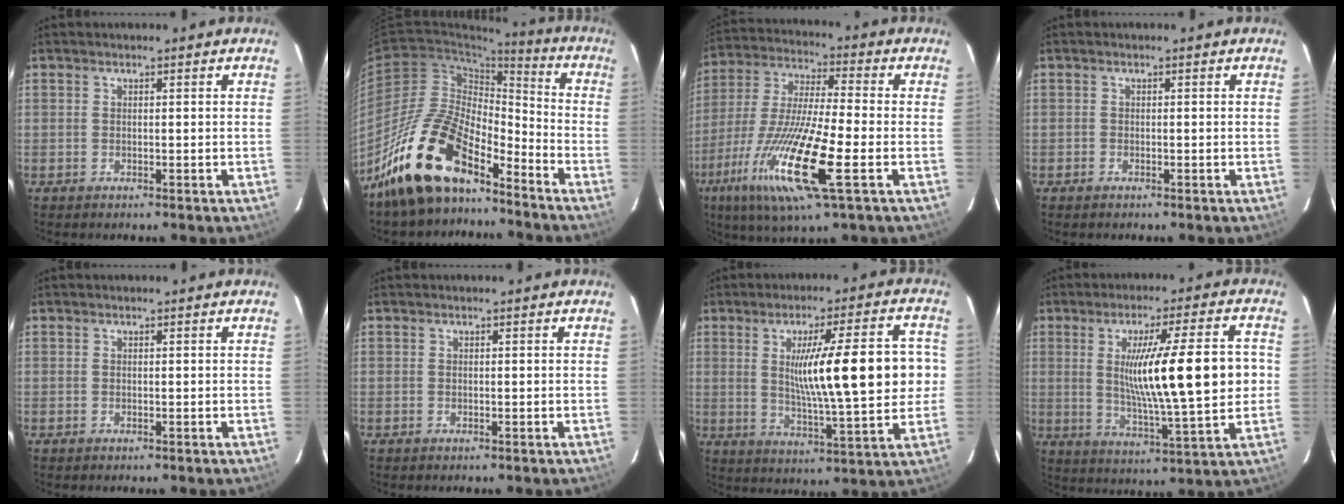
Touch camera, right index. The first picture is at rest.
{"total": 17.9, "force": [-13.6, 6.5, 9.5], "torque": [-0.186, 0.009, -0.255]}
{"total": 19.5, "force": [-7.6, 2.5, 17.8], "torque": [-0.364, -0.035, -0.150]}
{"total": 0.6, "force": [-0.5, 0.3, 0.0], "torque": [-0.001, 0.000, -0.010]}
{"total": 0.0}
{"total": 0.0}
{"total": 18.2, "force": [1.5, 3.0, 17.9], "torque": [-0.275, -0.006, 0.029]}
{"total": 18.0, "force": [0.9, 1.5, 17.9], "torque": [-0.288, -0.015, 0.024]}